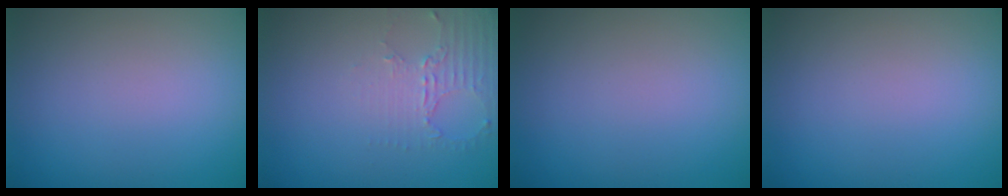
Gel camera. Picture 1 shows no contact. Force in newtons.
{"total": 2.3, "press": 1.8, "slide": 1.6}
{"total": 0.0}
{"total": 0.0}